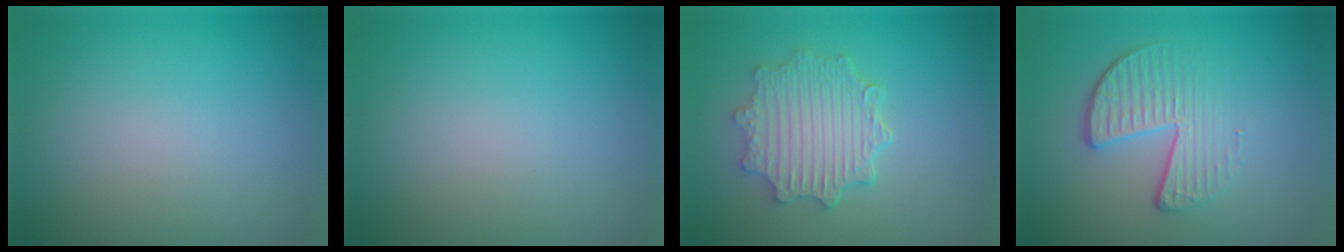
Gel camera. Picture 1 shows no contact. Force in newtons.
{"total": 0.0}
{"total": 4.9, "press": 3.9, "slide": 3.0}
{"total": 4.2, "press": 2.9, "slide": 3.0}